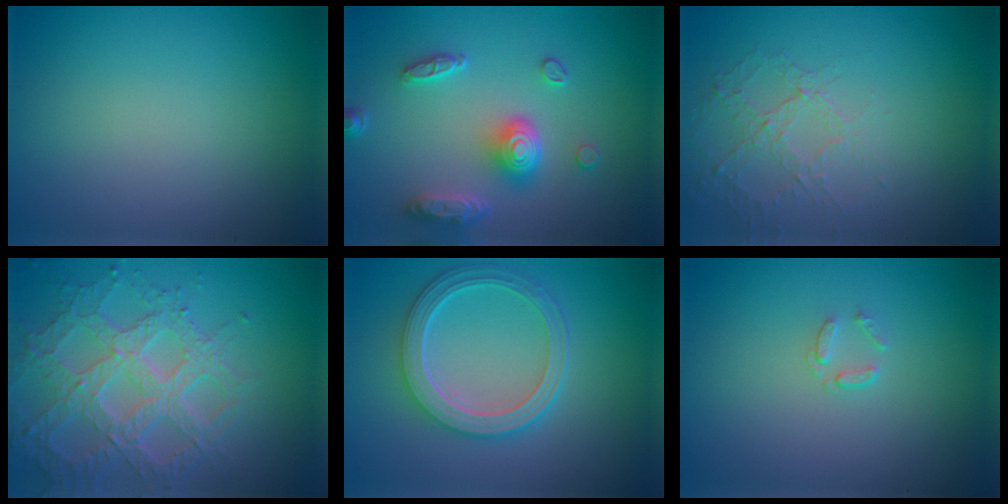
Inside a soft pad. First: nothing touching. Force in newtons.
{"total": 5.1, "press": 4.0, "slide": 3.1}
{"total": 1.6, "press": 1.1, "slide": 1.2}
{"total": 6.9, "press": 5.3, "slide": 4.5}
{"total": 5.3, "press": 4.1, "slide": 3.3}
{"total": 0.7, "press": 0.5, "slide": 0.5}